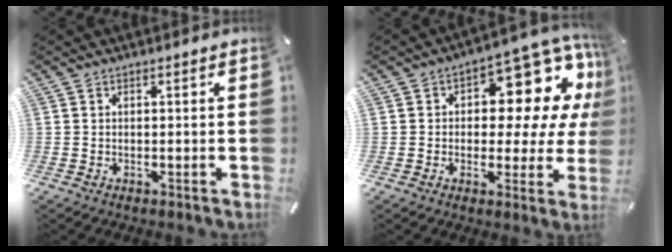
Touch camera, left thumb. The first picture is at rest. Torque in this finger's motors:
{"motor_torque": [2.42, 2.59, 1.16, -0.98, 0.26]}